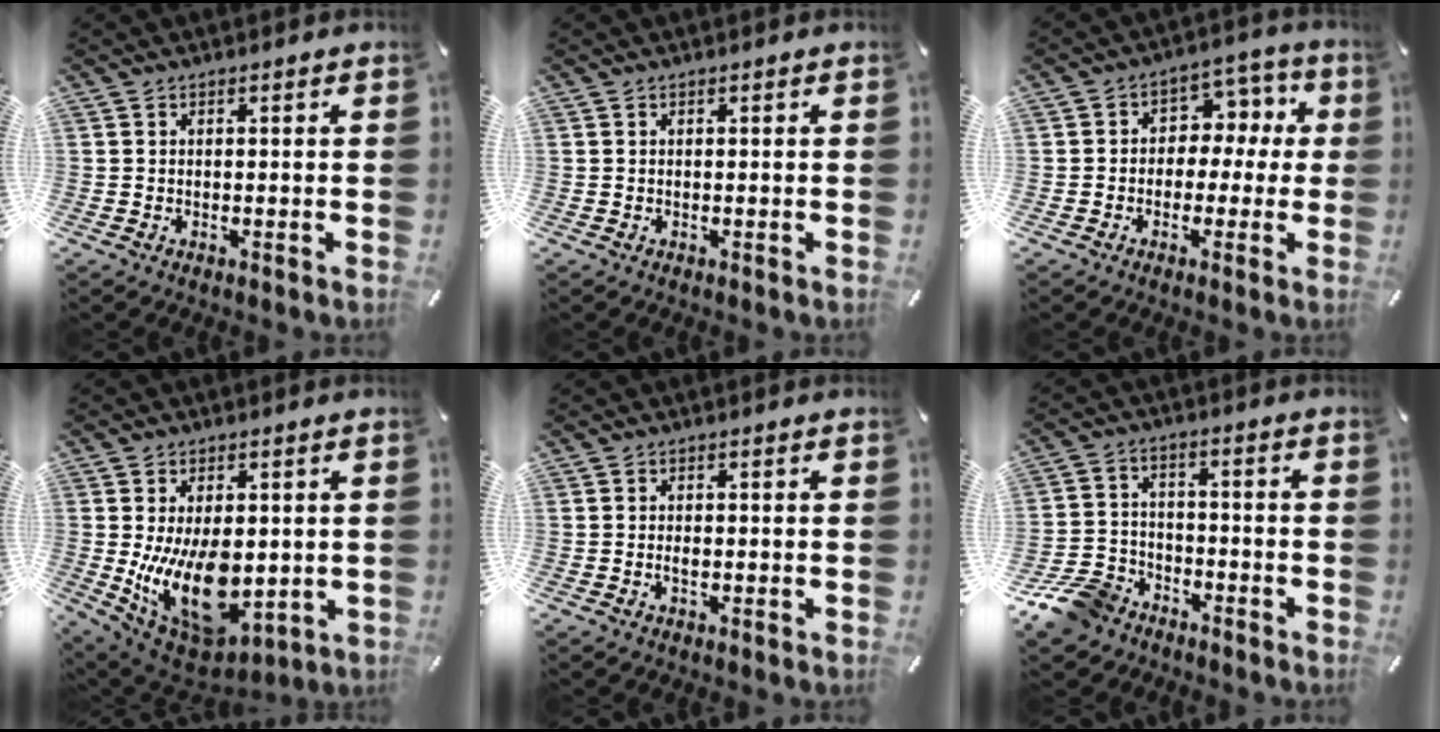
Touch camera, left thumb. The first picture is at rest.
{"total": 0.0}
{"total": 7.7, "force": [0.0, 6.8, 3.6], "torque": [-0.046, 0.002, -0.004]}
{"total": 17.1, "force": [-1.0, 10.3, 13.6], "torque": [-0.249, -0.023, -0.009]}
{"total": 1.4, "force": [-0.3, 0.7, 1.2], "torque": [-0.022, 0.000, -0.006]}
{"total": 10.3, "force": [-7.4, 6.3, 3.4], "torque": [-0.069, 0.051, -0.139]}